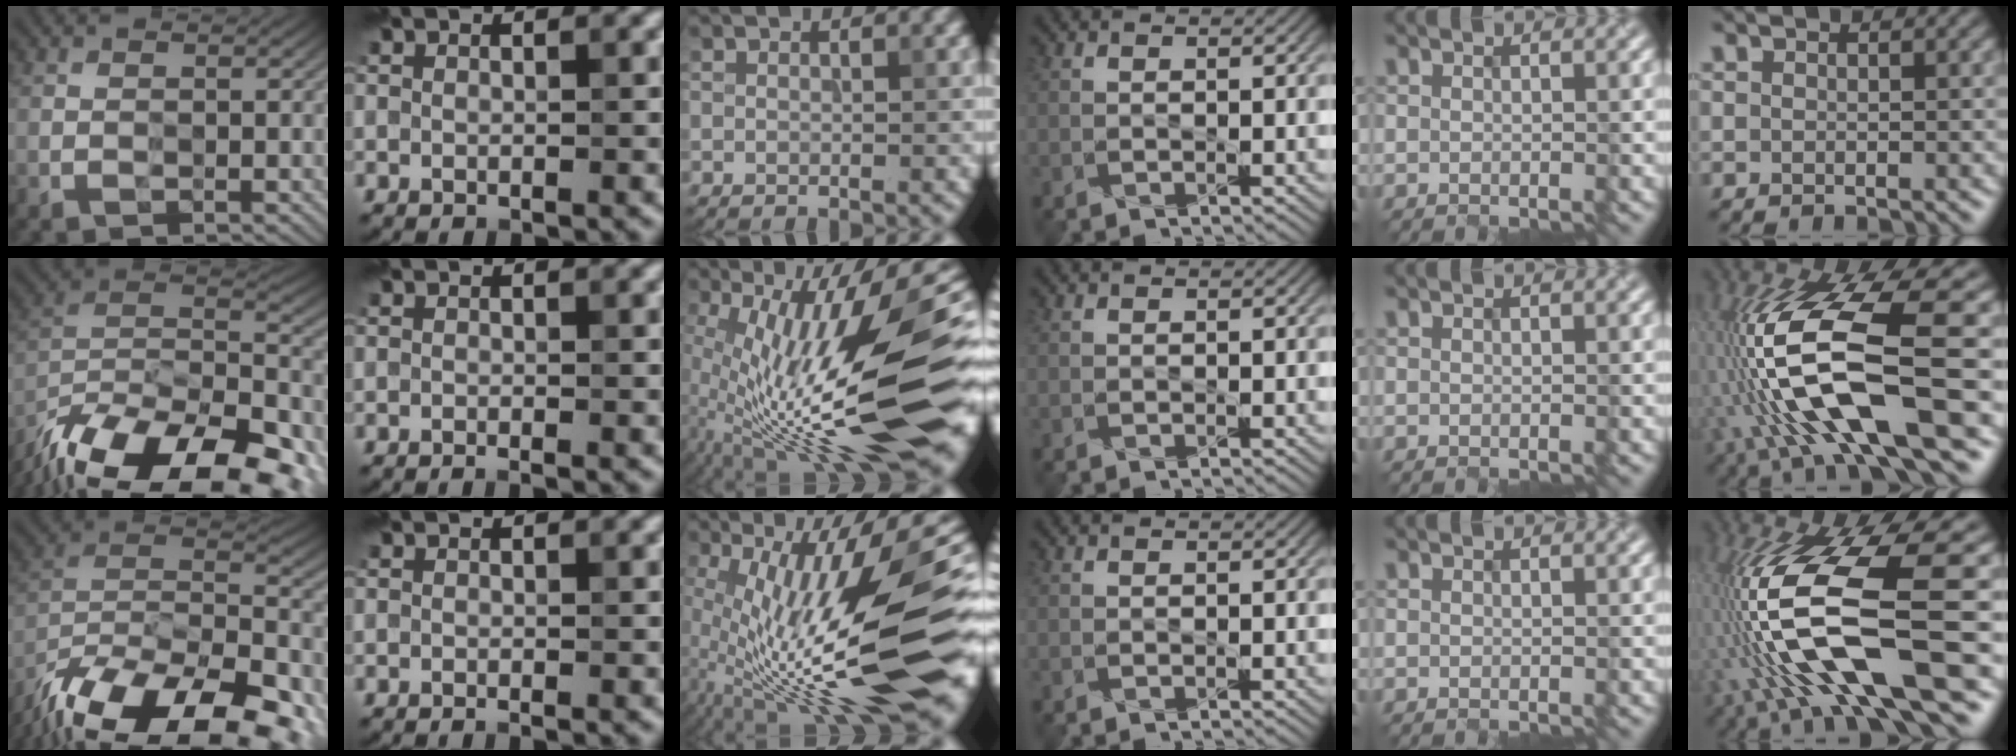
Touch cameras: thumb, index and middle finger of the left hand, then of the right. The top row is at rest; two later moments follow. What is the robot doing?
{"motion": "extract", "object": "connector and pipe"}